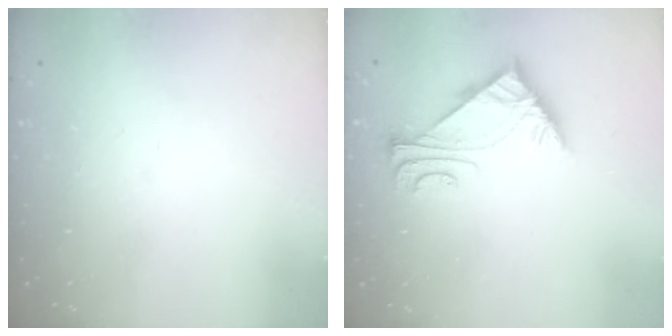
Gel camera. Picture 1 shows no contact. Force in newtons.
{"total": 5.7, "press": 5.6, "slide": 0.9}